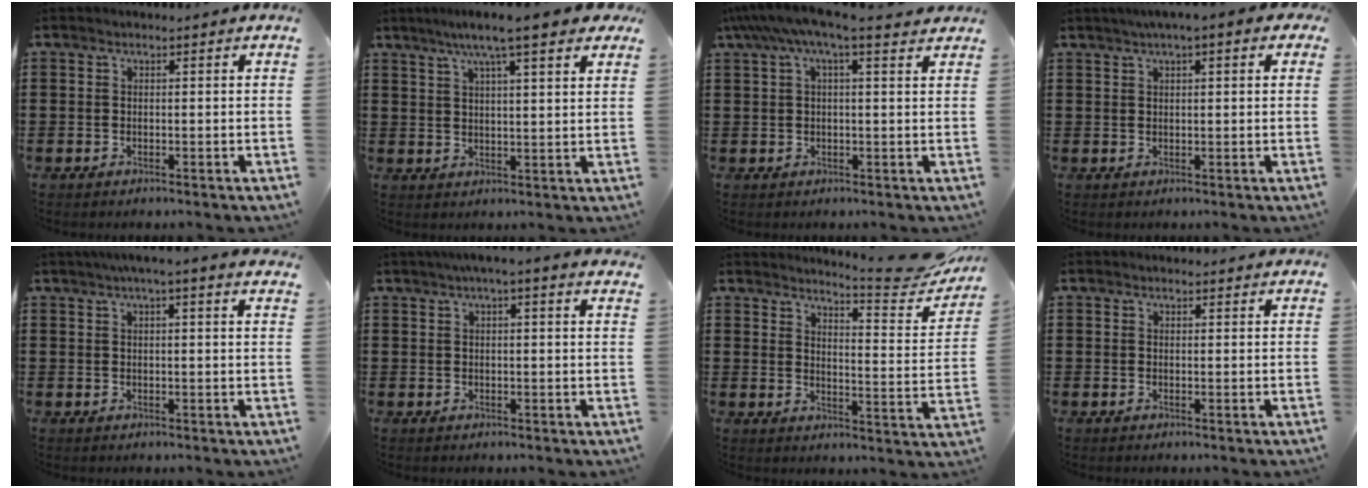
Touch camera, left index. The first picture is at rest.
{"total": 7.6, "force": [5.7, 0.7, 5.0], "torque": [-0.105, -0.004, 0.097]}
{"total": 5.5, "force": [3.6, 1.0, 4.1], "torque": [-0.091, 0.000, 0.062]}
{"total": 2.6, "force": [1.4, 0.4, 2.2], "torque": [-0.044, 0.004, 0.023]}
{"total": 2.8, "force": [2.2, -0.2, 1.7], "torque": [-0.039, 0.003, 0.039]}
{"total": 2.4, "force": [1.8, 0.0, 1.7], "torque": [-0.038, 0.003, 0.032]}
{"total": 7.0, "force": [6.3, 0.0, 3.1], "torque": [-0.046, -0.051, 0.102]}
{"total": 1.2, "force": [1.1, 0.5, 0.1], "torque": [-0.004, 0.003, 0.022]}